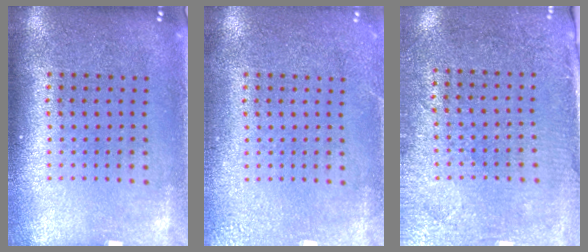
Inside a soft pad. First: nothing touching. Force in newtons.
{"total": 2.5, "press": 2.4, "slide": 0.3}
{"total": 2.7, "press": 2.5, "slide": 1.1}